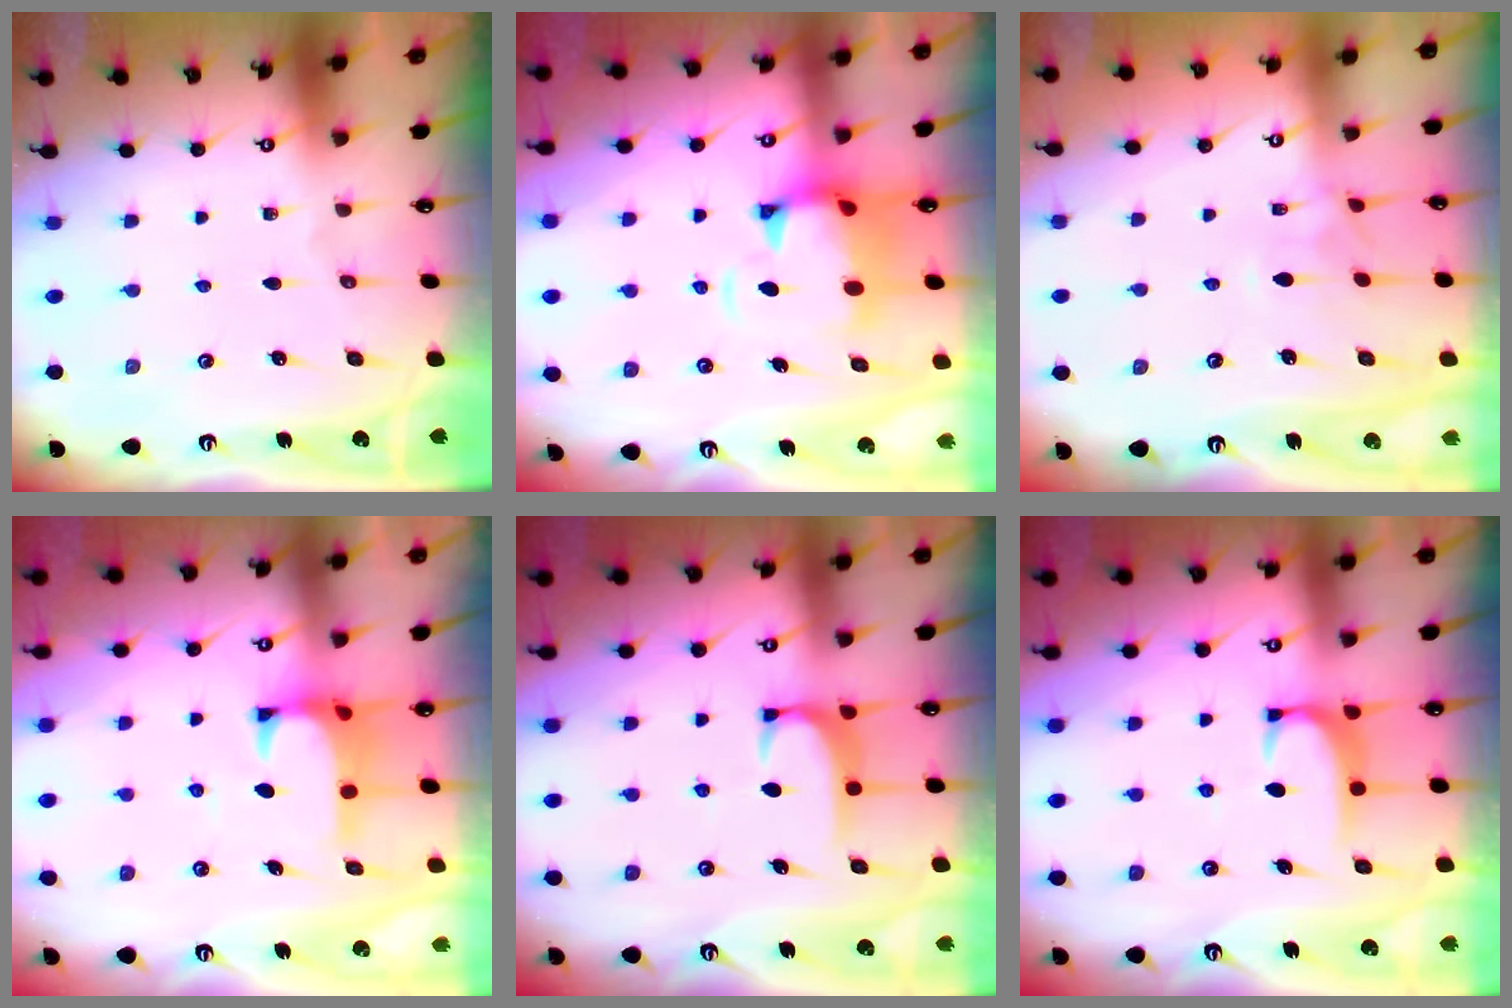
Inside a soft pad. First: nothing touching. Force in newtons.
{"total": 2.8, "press": 2.4, "slide": 1.4}
{"total": 1.2, "press": 0.9, "slide": 0.8}
{"total": 1.4, "press": 1.2, "slide": 0.8}
{"total": 1.9, "press": 1.9, "slide": 0.6}
{"total": 1.9, "press": 1.8, "slide": 0.5}